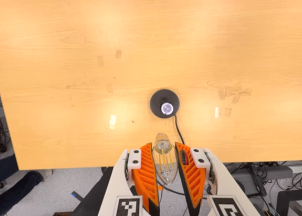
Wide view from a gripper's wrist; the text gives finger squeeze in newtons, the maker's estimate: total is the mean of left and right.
{"total": 13.9, "left": 15.1, "right": 12.7}